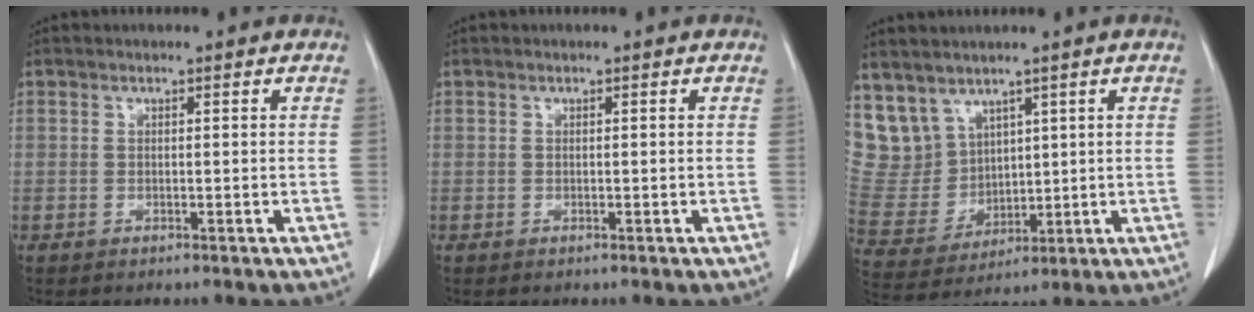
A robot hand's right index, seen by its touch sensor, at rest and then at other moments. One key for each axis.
{"total": 0.0}
{"total": 10.4, "fx": 6.6, "fy": 7.8, "fz": 1.7, "tx": -0.059, "ty": 0.030, "tz": 0.162}